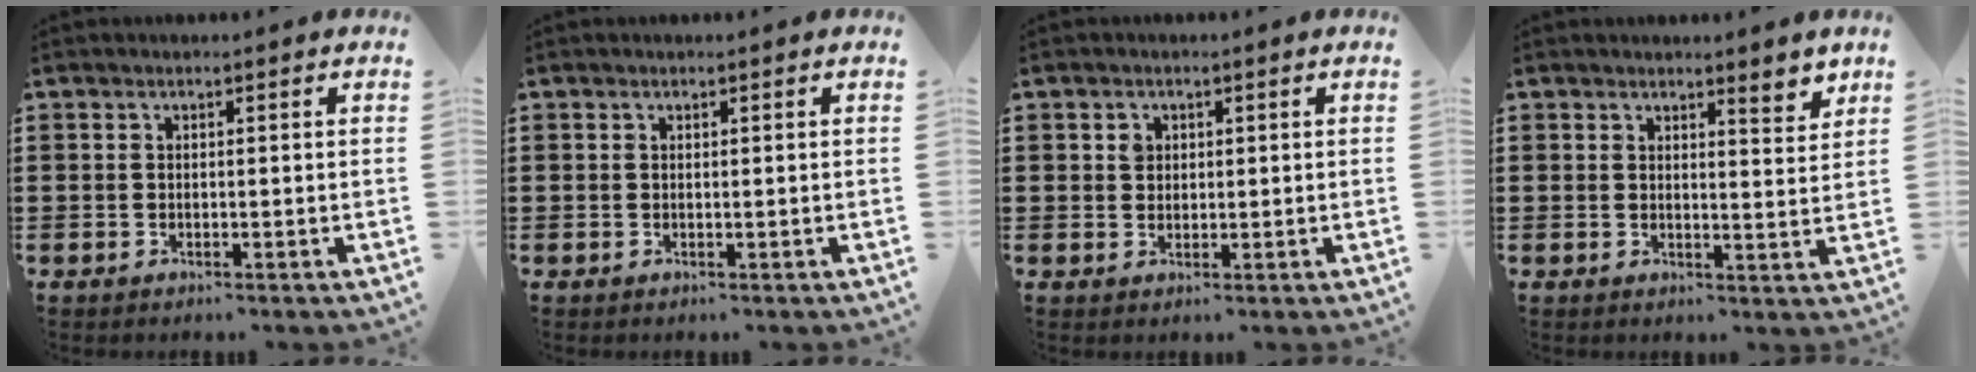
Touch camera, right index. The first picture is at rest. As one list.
[{"total": 0.0}, {"total": 1.6, "force": [0.6, 1.3, 0.7], "torque": [-0.018, 0.006, 0.011]}, {"total": 3.1, "force": [2.7, 0.4, 1.4], "torque": [-0.017, -0.008, 0.046]}]